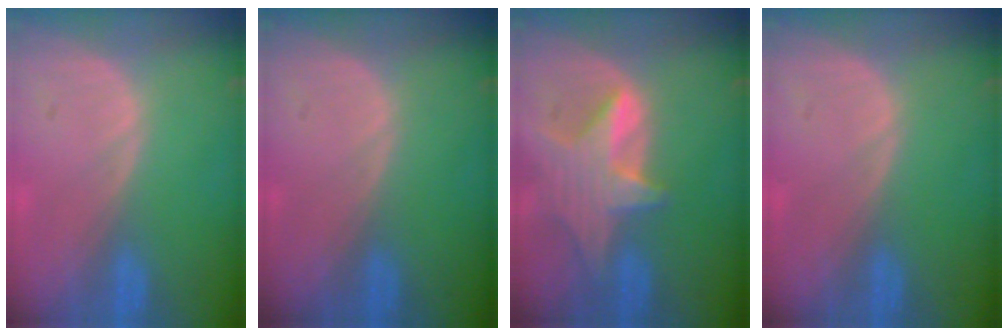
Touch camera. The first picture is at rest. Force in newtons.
{"total": 0.0}
{"total": 7.1, "press": 6.8, "slide": 1.9}
{"total": 0.0}